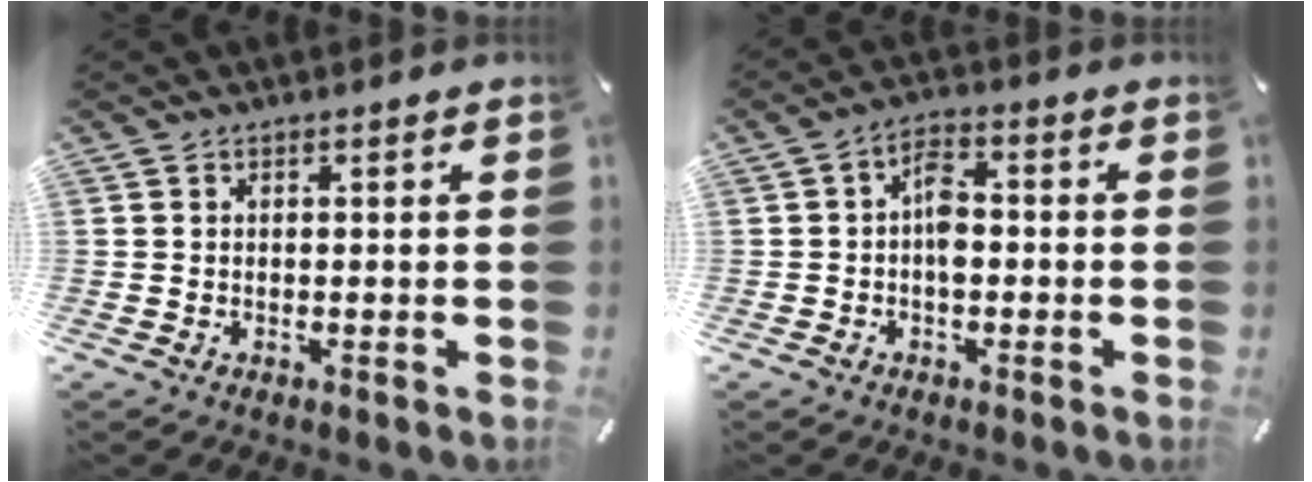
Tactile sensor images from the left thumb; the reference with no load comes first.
{"total": 5.6, "force": [-0.8, 3.2, 4.5], "torque": [-0.087, 0.013, -0.014]}